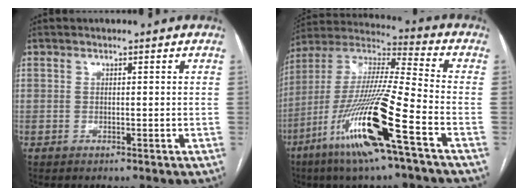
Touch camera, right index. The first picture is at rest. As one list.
[{"total": 19.5, "force": [-9.1, 0.2, 17.3], "torque": [-0.375, -0.038, -0.180]}]